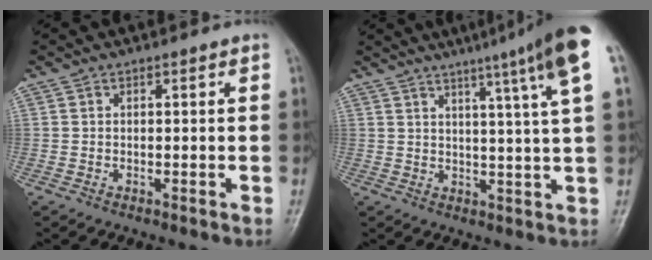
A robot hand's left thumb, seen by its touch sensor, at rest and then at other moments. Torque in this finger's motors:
{"motor_torque": [0.66, 0.49, 1.51, -1.26, 0.15]}